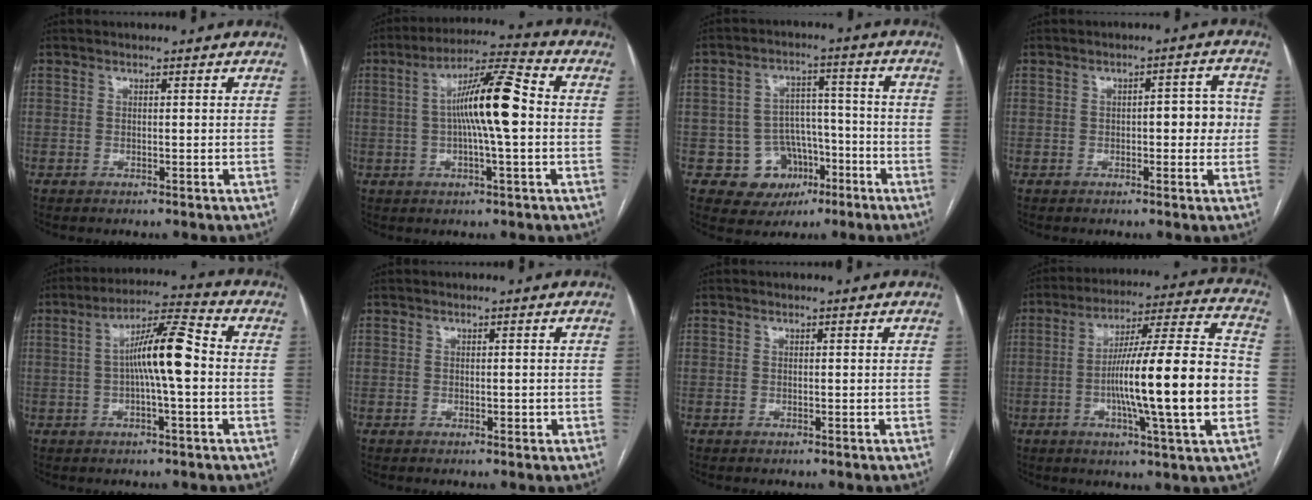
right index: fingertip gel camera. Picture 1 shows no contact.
{"total": 11.7, "force": [0.3, 0.9, 11.7], "torque": [-0.206, 0.020, -0.002]}
{"total": 8.2, "force": [-3.3, 7.3, 1.6], "torque": [-0.008, 0.026, -0.039]}
{"total": 5.1, "force": [-0.1, 2.0, 4.7], "torque": [-0.053, 0.019, -0.003]}
{"total": 9.7, "force": [-0.2, 0.9, 9.6], "torque": [-0.170, 0.023, -0.010]}
{"total": 0.9, "force": [-0.2, 0.4, 0.8], "torque": [-0.010, 0.000, -0.001]}
{"total": 0.0}
{"total": 20.8, "force": [-3.6, 0.4, 20.5], "torque": [-0.313, 0.009, -0.060]}